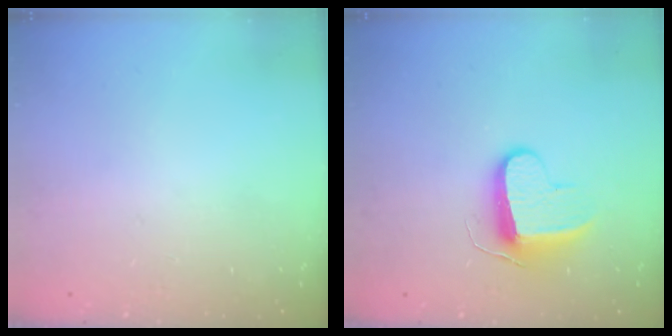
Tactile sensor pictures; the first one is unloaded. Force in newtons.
{"total": 9.5, "press": 9.5, "slide": 0.1}